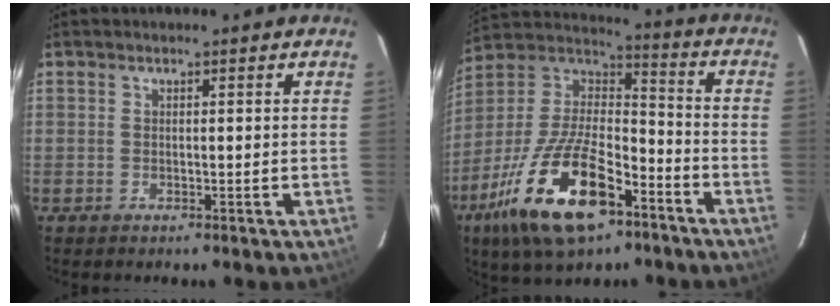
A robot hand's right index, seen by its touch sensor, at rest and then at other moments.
{"total": 23.0, "force": [-12.1, 9.8, 16.8], "torque": [-0.343, -0.026, -0.213]}